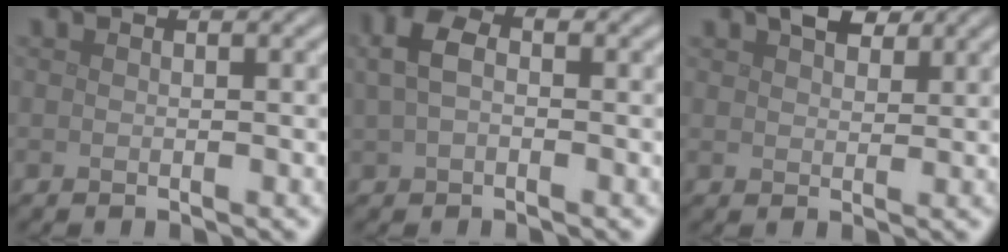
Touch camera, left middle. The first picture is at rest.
{"total": 3.5, "force": [0.6, 2.4, 2.5], "torque": [-0.062, 0.009, 0.006]}
{"total": 3.4, "force": [2.1, 2.0, 1.8], "torque": [-0.033, 0.004, 0.033]}